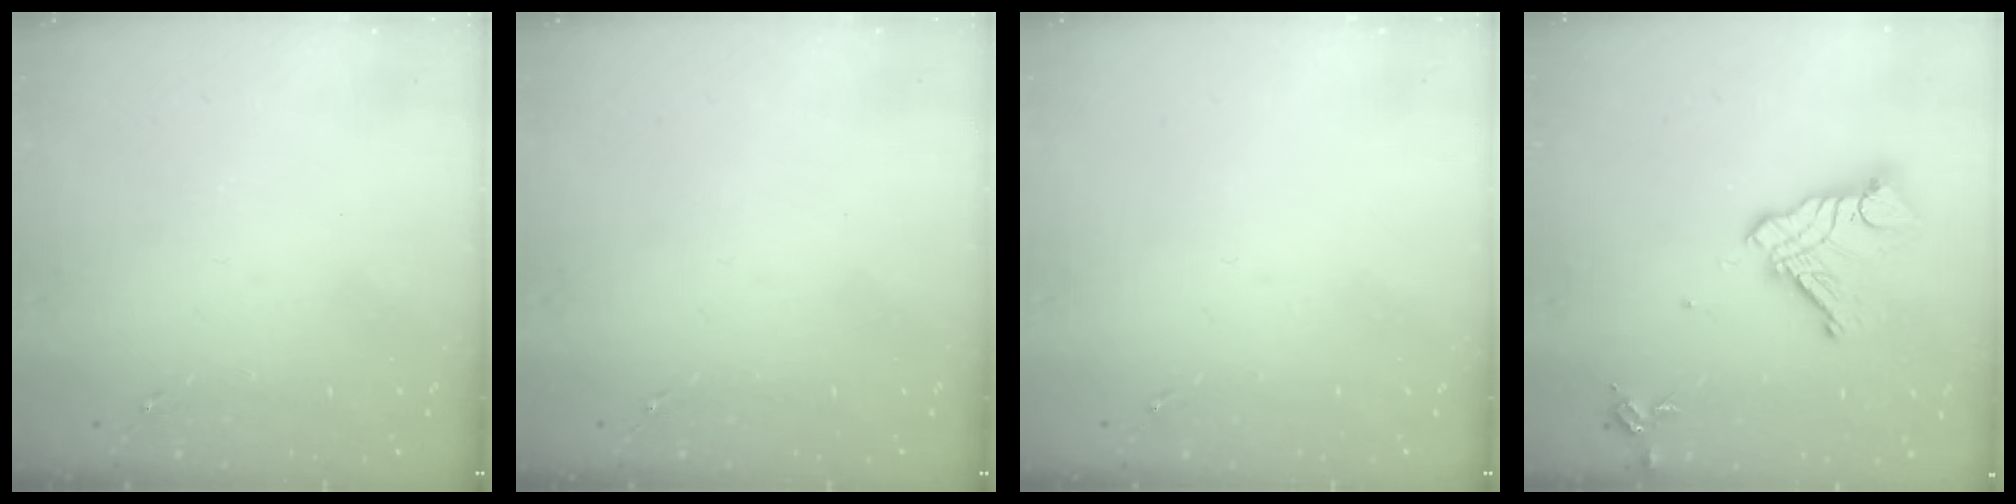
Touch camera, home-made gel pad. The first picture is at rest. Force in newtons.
{"total": 0.0}
{"total": 0.0}
{"total": 14.6, "press": 14.6, "slide": 1.5}